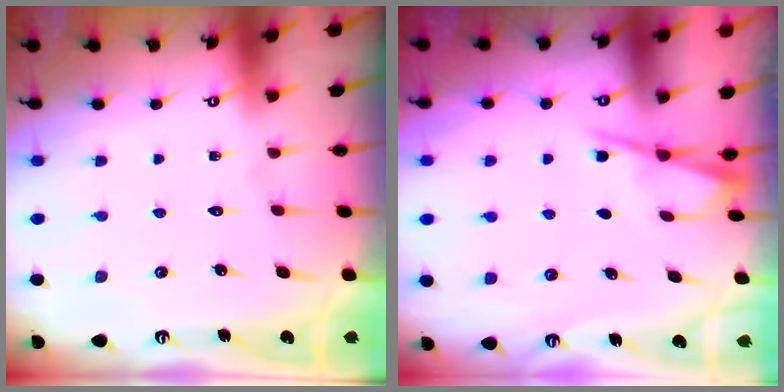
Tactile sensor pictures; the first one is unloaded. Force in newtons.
{"total": 2.3, "press": 2.2, "slide": 0.4}